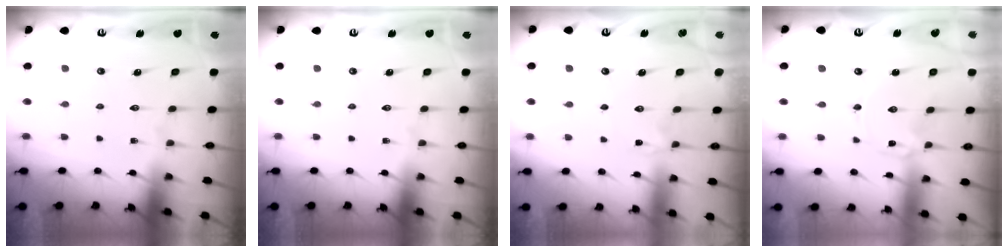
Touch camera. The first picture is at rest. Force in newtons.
{"total": 0.0}
{"total": 3.0, "press": 3.0, "slide": 0.5}
{"total": 0.0}